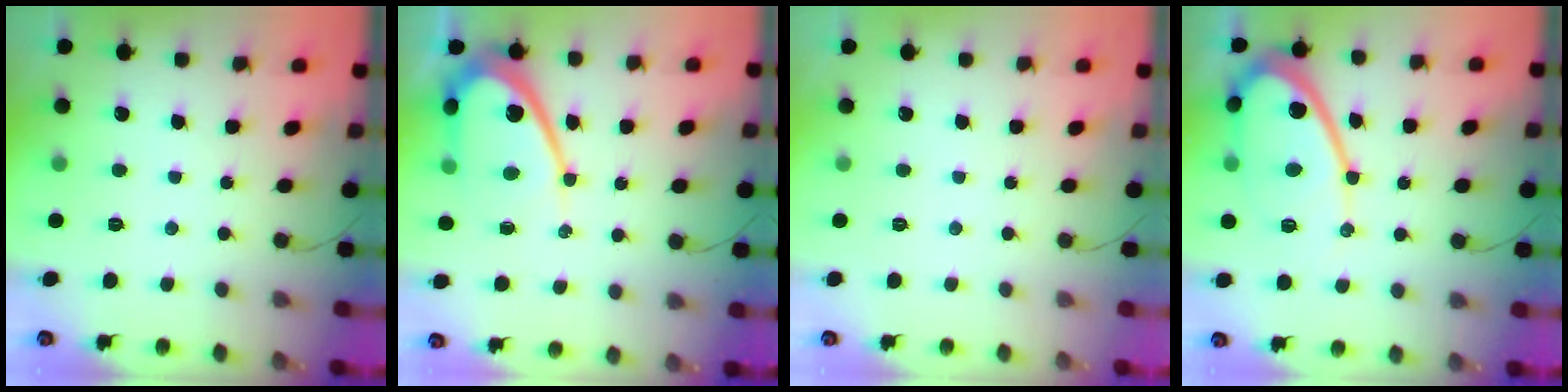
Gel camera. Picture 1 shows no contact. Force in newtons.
{"total": 13.2, "press": 13.2, "slide": 1.1}
{"total": 0.0}
{"total": 13.8, "press": 13.7, "slide": 1.1}